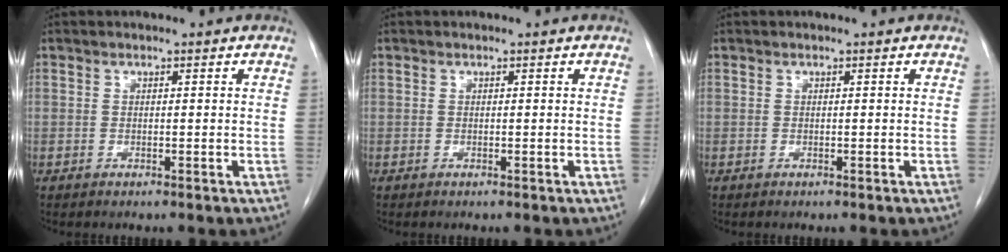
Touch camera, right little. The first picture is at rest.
{"total": 0.0}
{"total": 0.0}